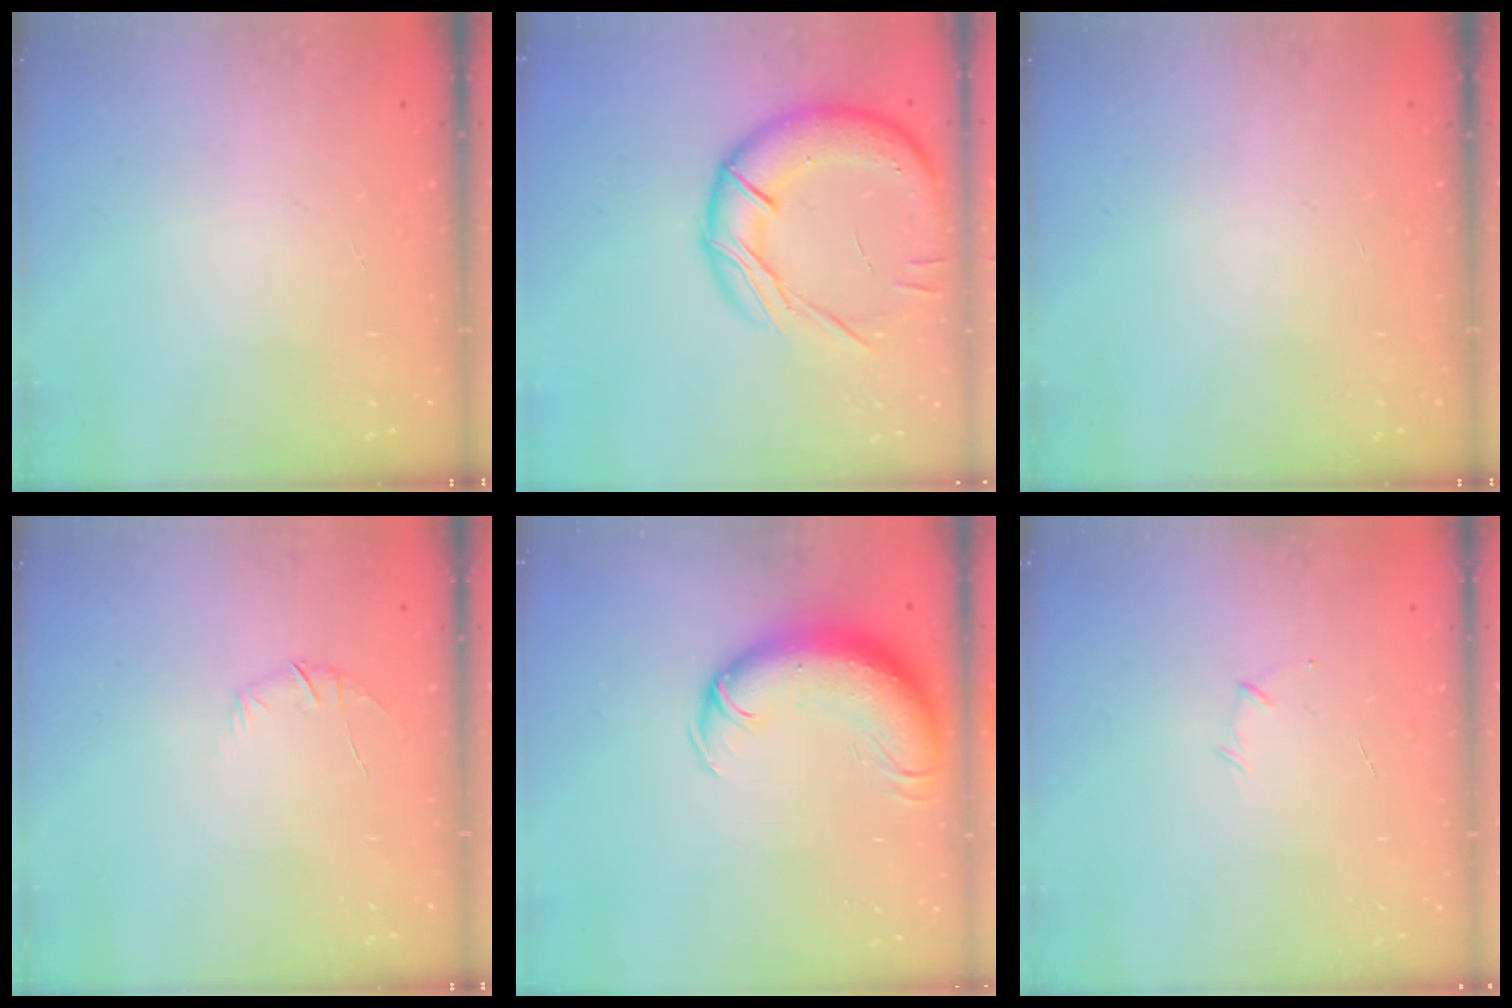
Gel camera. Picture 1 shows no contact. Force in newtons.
{"total": 21.4, "press": 21.2, "slide": 3.3}
{"total": 0.0}
{"total": 5.2, "press": 5.0, "slide": 1.4}
{"total": 12.5, "press": 12.1, "slide": 3.1}
{"total": 4.0, "press": 3.9, "slide": 0.9}